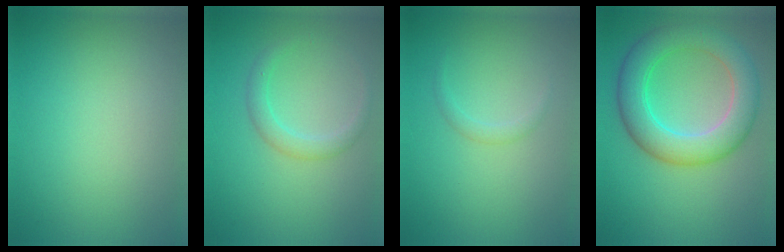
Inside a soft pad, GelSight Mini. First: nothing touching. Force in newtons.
{"total": 1.9, "press": 1.9, "slide": 0.2}
{"total": 0.8, "press": 0.8, "slide": 0.1}
{"total": 6.8, "press": 6.8, "slide": 0.4}